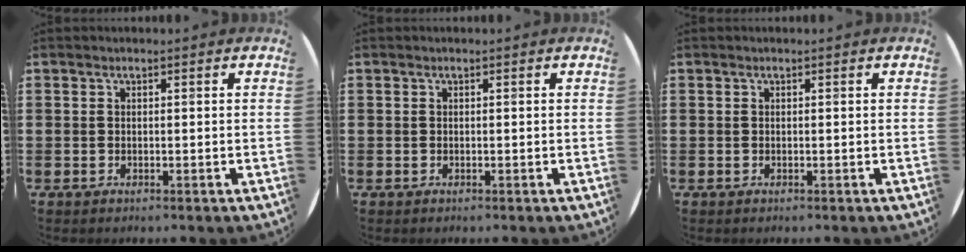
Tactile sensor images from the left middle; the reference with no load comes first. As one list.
[{"total": 0.0}, {"total": 0.0}]